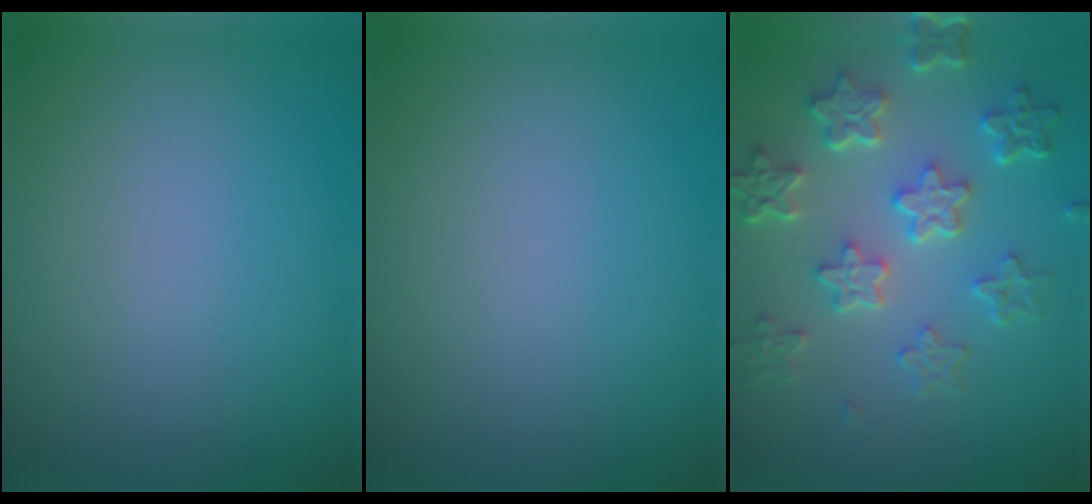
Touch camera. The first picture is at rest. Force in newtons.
{"total": 0.0}
{"total": 6.2, "press": 4.6, "slide": 4.2}